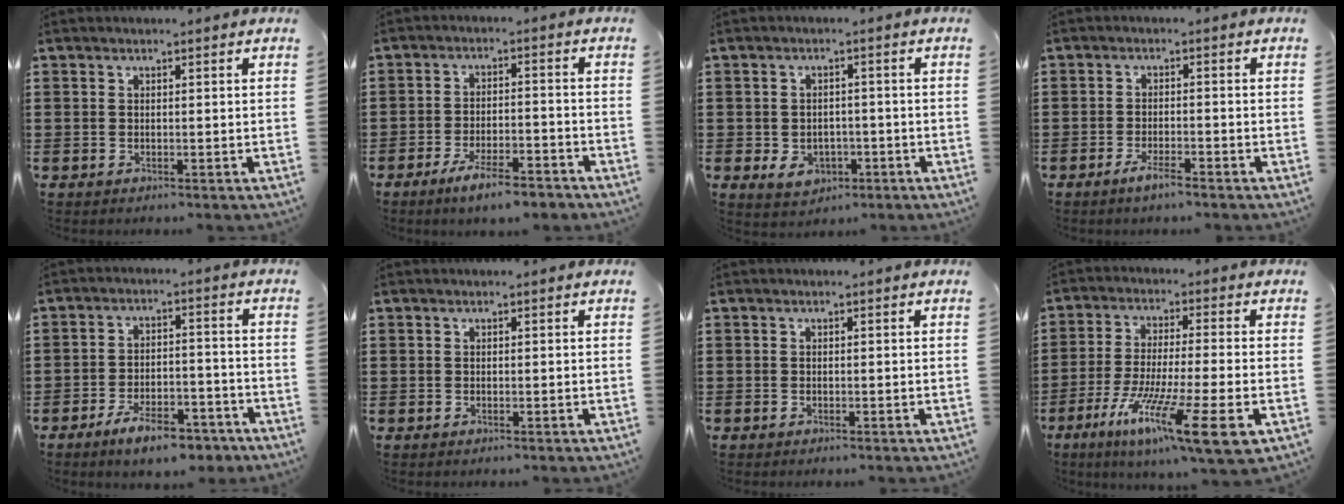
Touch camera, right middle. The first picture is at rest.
{"total": 5.9, "force": [-4.7, 0.8, 3.5], "torque": [-0.068, -0.004, -0.088]}
{"total": 3.4, "force": [-1.4, 2.5, 1.8], "torque": [-0.036, -0.003, -0.034]}
{"total": 2.7, "force": [-2.0, 0.4, 1.8], "torque": [-0.038, 0.001, -0.038]}
{"total": 7.9, "force": [-6.2, 2.0, 4.4], "torque": [-0.075, 0.013, -0.114]}
{"total": 0.0}
{"total": 0.0}
{"total": 13.0, "force": [-7.3, 1.2, 10.7], "torque": [-0.199, -0.004, -0.132]}